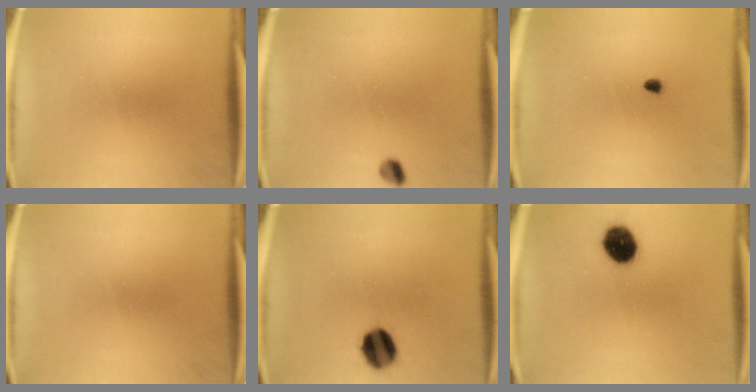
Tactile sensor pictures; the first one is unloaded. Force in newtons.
{"total": 2.3}
{"total": 1.3}
{"total": 0.0}
{"total": 9.4}
{"total": 9.6}